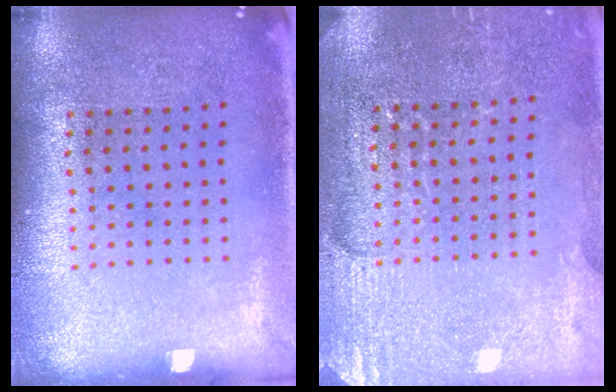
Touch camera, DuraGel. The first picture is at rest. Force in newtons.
{"total": 2.9, "press": 2.9, "slide": 0.4}